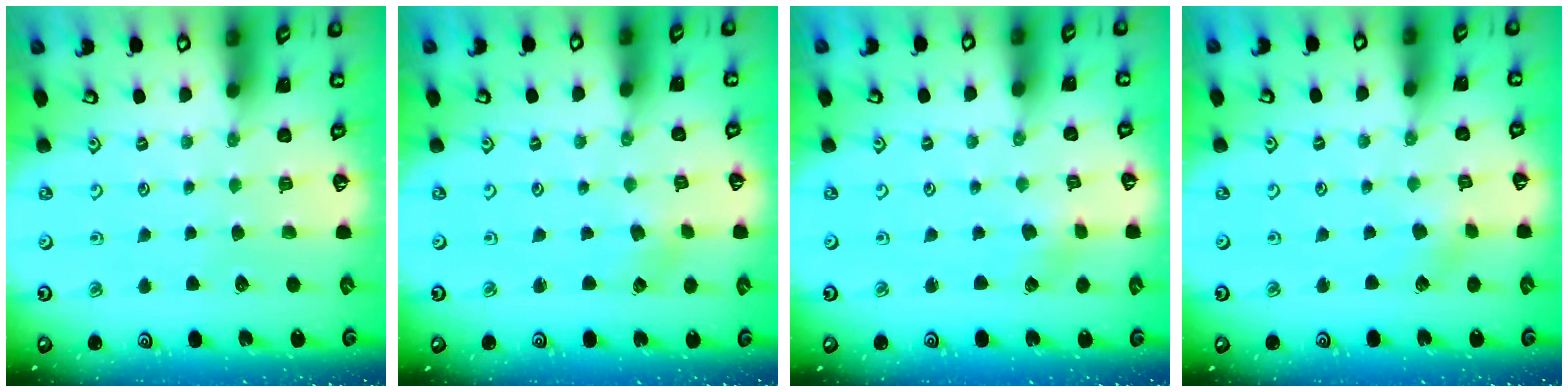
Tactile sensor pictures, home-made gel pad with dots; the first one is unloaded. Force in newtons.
{"total": 2.6, "press": 2.6, "slide": 0.6}
{"total": 1.1, "press": 1.1, "slide": 0.2}
{"total": 2.9, "press": 2.8, "slide": 0.3}